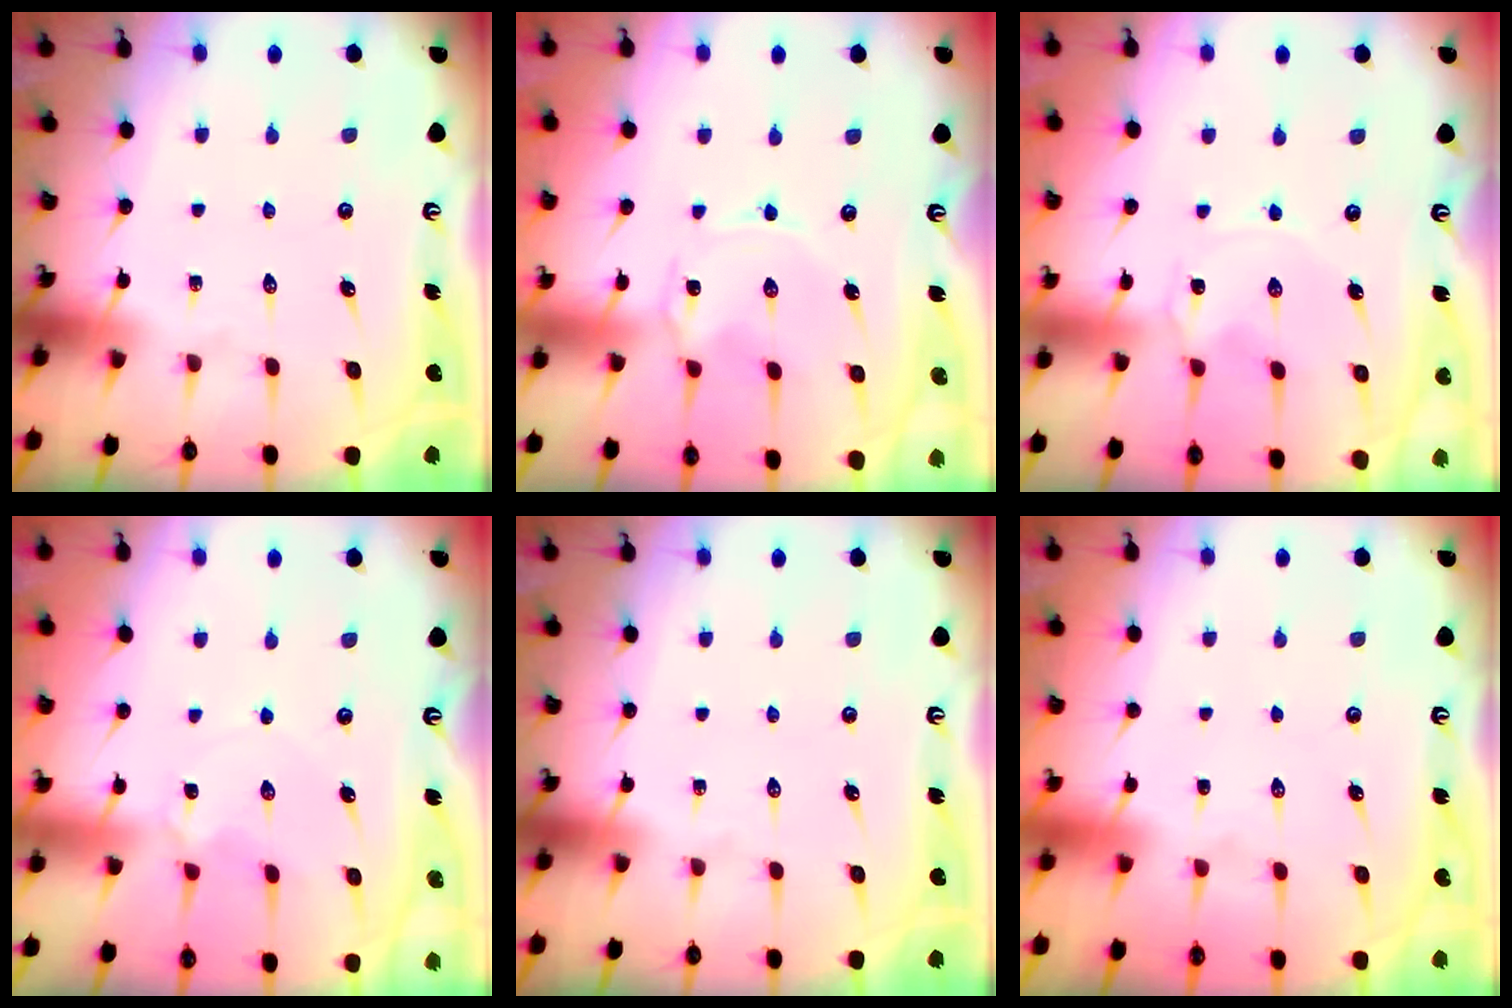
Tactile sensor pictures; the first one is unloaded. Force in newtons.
{"total": 1.0, "press": 1.0, "slide": 0.1}
{"total": 1.2, "press": 1.2, "slide": 0.3}
{"total": 3.0, "press": 3.0, "slide": 0.5}
{"total": 0.0}
{"total": 1.5, "press": 1.5, "slide": 0.1}